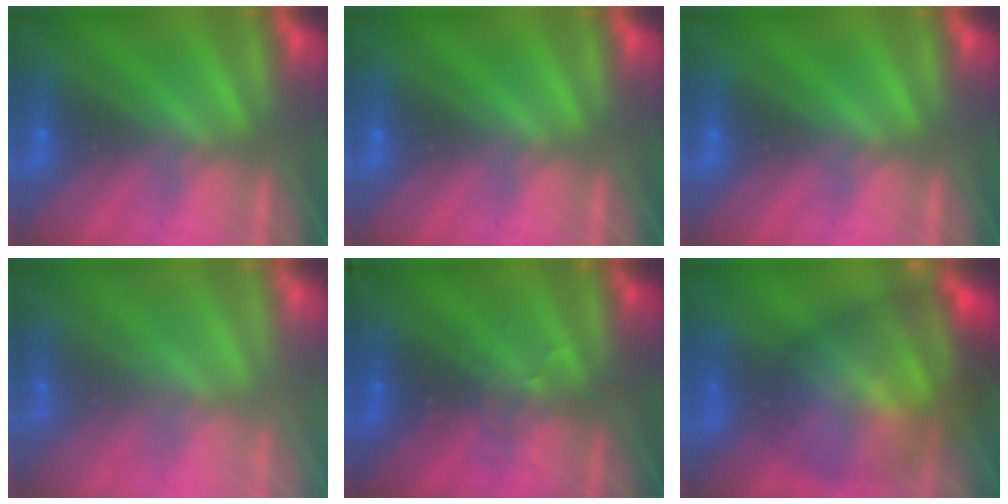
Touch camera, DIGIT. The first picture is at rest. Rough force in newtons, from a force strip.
{"total": 0.0}
{"total": 0.0}
{"total": 2.2}
{"total": 2.9}
{"total": 10.2}